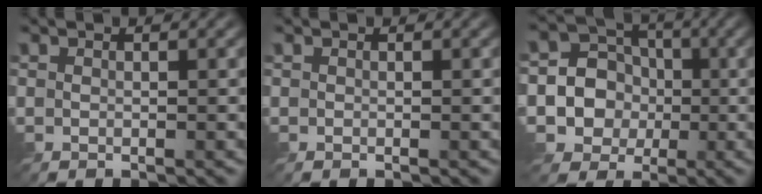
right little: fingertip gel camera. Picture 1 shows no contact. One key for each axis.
{"total": 0.0}
{"total": 7.9, "fx": -1.5, "fy": 7.4, "fz": 2.4, "tx": -0.048, "ty": 0.015, "tz": -0.049}